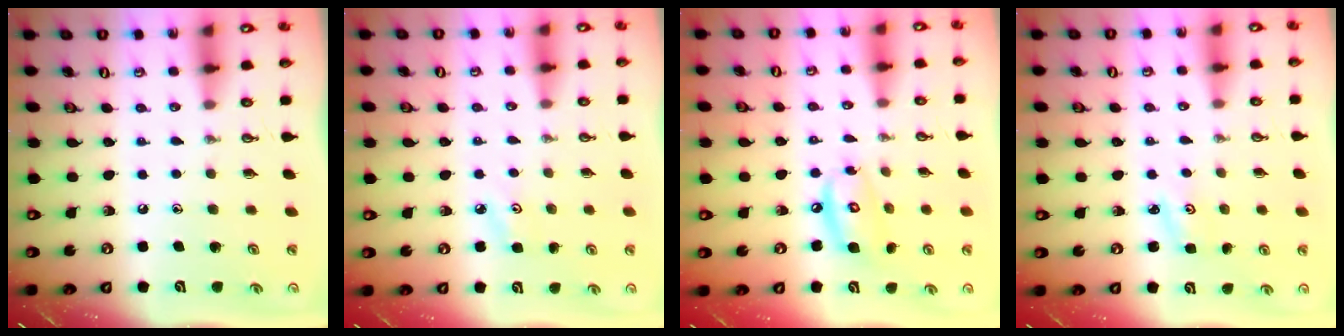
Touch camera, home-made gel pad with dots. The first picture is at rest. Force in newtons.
{"total": 4.7, "press": 4.7, "slide": 0.5}
{"total": 10.5, "press": 10.5, "slide": 1.1}
{"total": 2.7, "press": 2.6, "slide": 0.4}